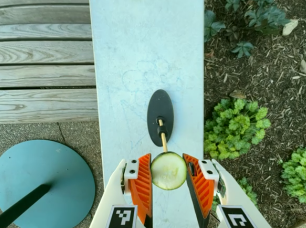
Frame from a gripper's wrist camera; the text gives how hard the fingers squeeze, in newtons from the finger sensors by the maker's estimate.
{"total": 13.1, "left": 13.7, "right": 12.4}